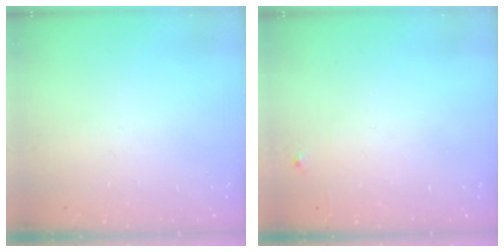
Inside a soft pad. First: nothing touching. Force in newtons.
{"total": 4.8, "press": 4.8, "slide": 0.7}